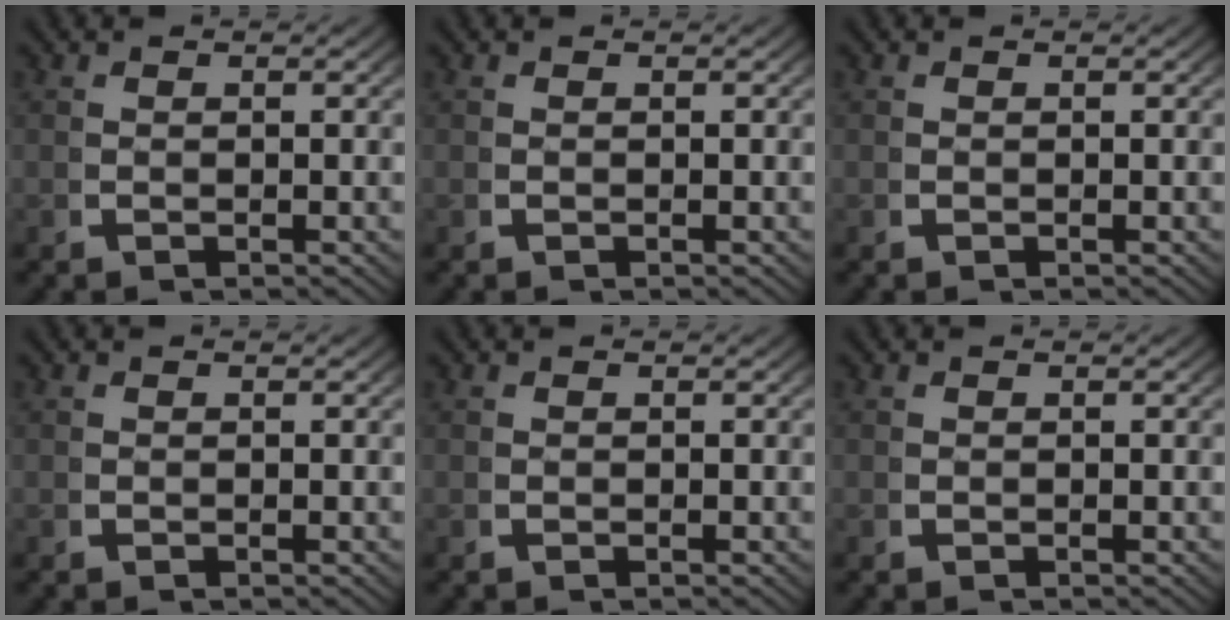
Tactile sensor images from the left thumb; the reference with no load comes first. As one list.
[{"total": 0.0}, {"total": 0.0}, {"total": 0.0}, {"total": 0.0}, {"total": 0.0}]